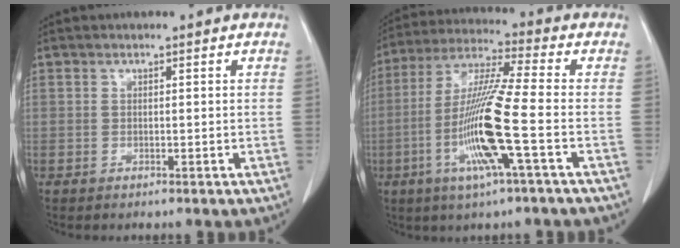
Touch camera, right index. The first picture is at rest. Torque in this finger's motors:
{"motor_torque": [2.14, 0.00, 0.57, 0.21]}